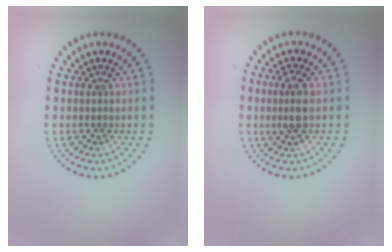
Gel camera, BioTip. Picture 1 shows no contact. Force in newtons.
{"total": 2.2, "press": 2.1, "slide": 0.7}